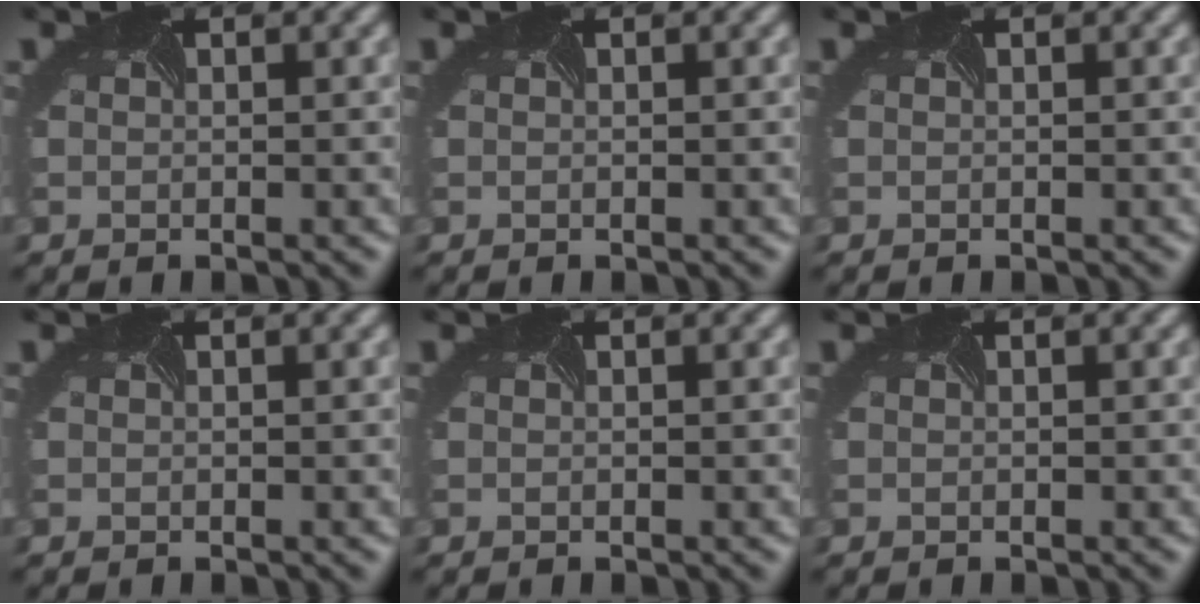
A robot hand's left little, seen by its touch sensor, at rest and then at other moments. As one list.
[{"total": 0.0}, {"total": 0.0}, {"total": 0.0}, {"total": 0.0}, {"total": 0.0}]